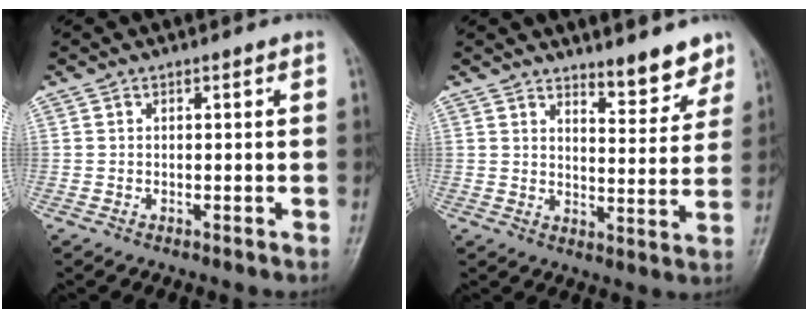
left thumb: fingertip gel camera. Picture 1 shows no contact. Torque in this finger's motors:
{"motor_torque": [0.12, 0.21, -0.12, -0.22, 0.05]}